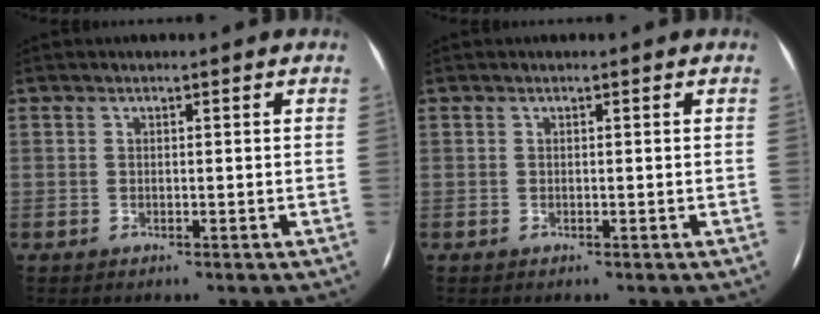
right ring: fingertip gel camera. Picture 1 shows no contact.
{"total": 0.0}